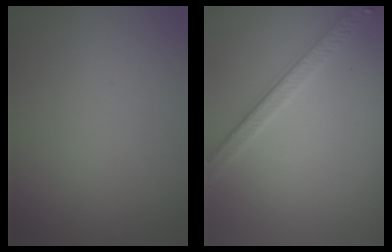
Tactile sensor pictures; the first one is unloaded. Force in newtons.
{"total": 2.8, "press": 2.7, "slide": 0.8}